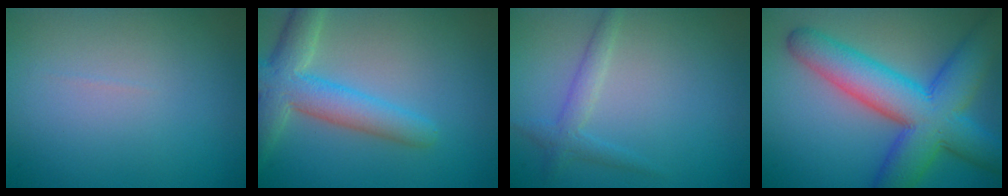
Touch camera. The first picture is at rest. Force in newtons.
{"total": 5.4, "press": 5.4, "slide": 0.1}
{"total": 1.9, "press": 1.9, "slide": 0.2}
{"total": 10.5, "press": 10.5, "slide": 0.2}